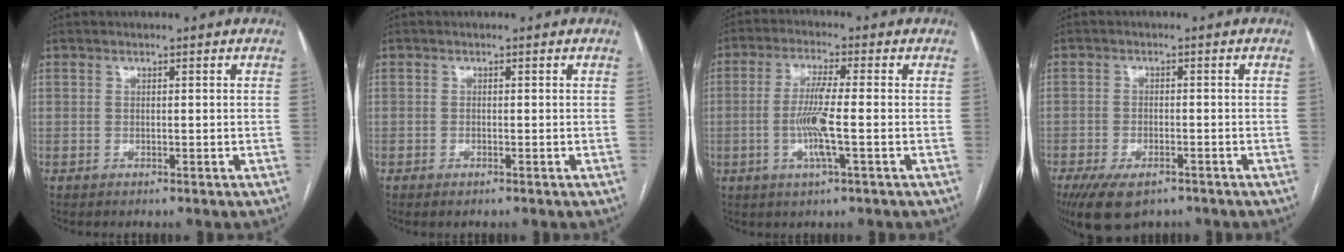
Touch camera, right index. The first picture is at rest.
{"total": 0.8, "force": [-0.6, 0.1, 0.5], "torque": [-0.010, -0.001, -0.008]}
{"total": 7.1, "force": [-1.3, -0.1, 7.0], "torque": [-0.140, -0.005, -0.028]}
{"total": 7.7, "force": [-5.3, 3.2, 4.5], "torque": [-0.081, -0.010, -0.088]}